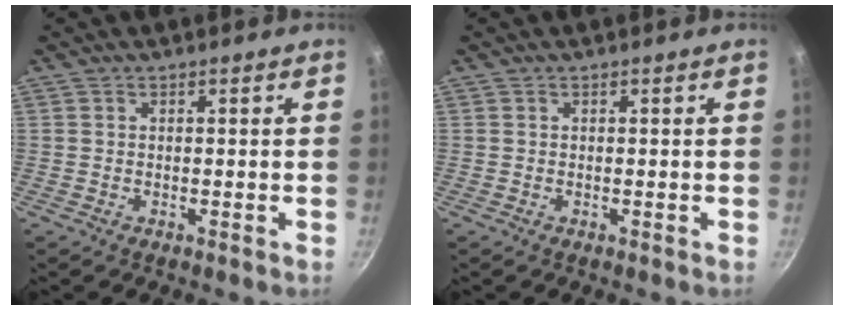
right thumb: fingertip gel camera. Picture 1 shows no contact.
{"total": 0.0}